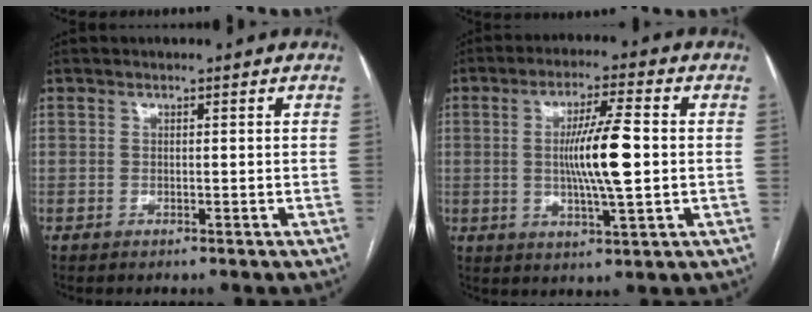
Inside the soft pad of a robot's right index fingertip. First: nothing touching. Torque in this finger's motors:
{"motor_torque": [0.97, 0.03, 0.54, 0.20]}